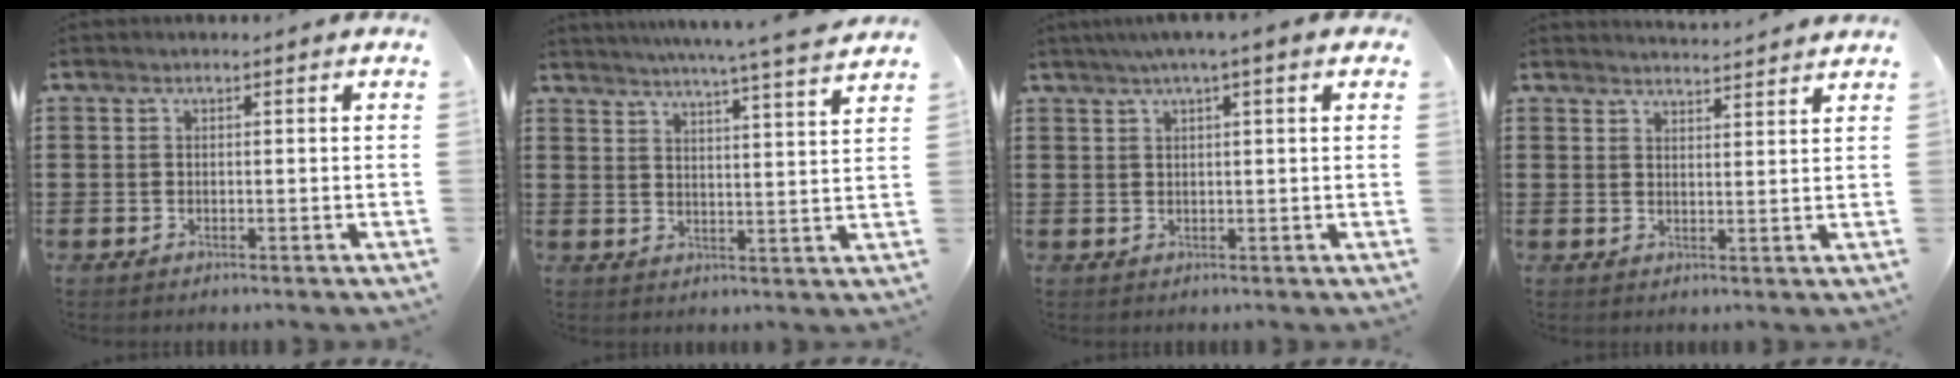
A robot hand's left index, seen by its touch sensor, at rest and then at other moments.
{"total": 5.1, "force": [4.7, -1.1, 1.9], "torque": [-0.054, -0.030, 0.076]}
{"total": 3.1, "force": [1.7, 0.0, 2.6], "torque": [-0.053, 0.004, 0.030]}
{"total": 2.8, "force": [2.8, -0.3, 0.0], "torque": [-0.007, -0.013, 0.052]}